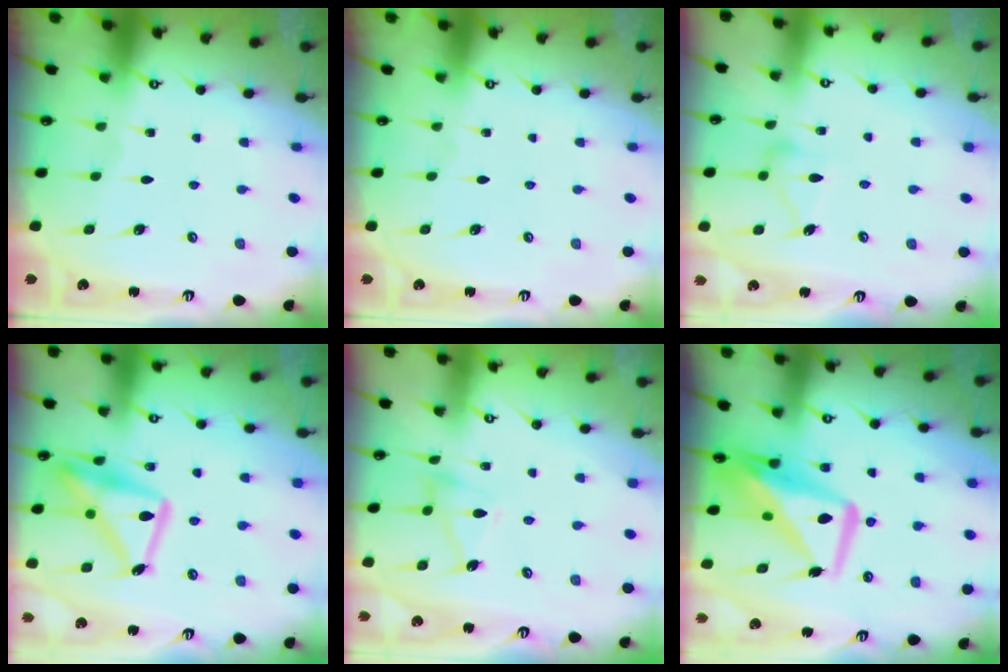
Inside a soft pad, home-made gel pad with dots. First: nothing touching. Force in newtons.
{"total": 0.0}
{"total": 12.0, "press": 12.0, "slide": 0.5}
{"total": 17.4, "press": 17.3, "slide": 1.7}
{"total": 8.5, "press": 8.4, "slide": 0.6}
{"total": 11.2, "press": 11.1, "slide": 1.7}